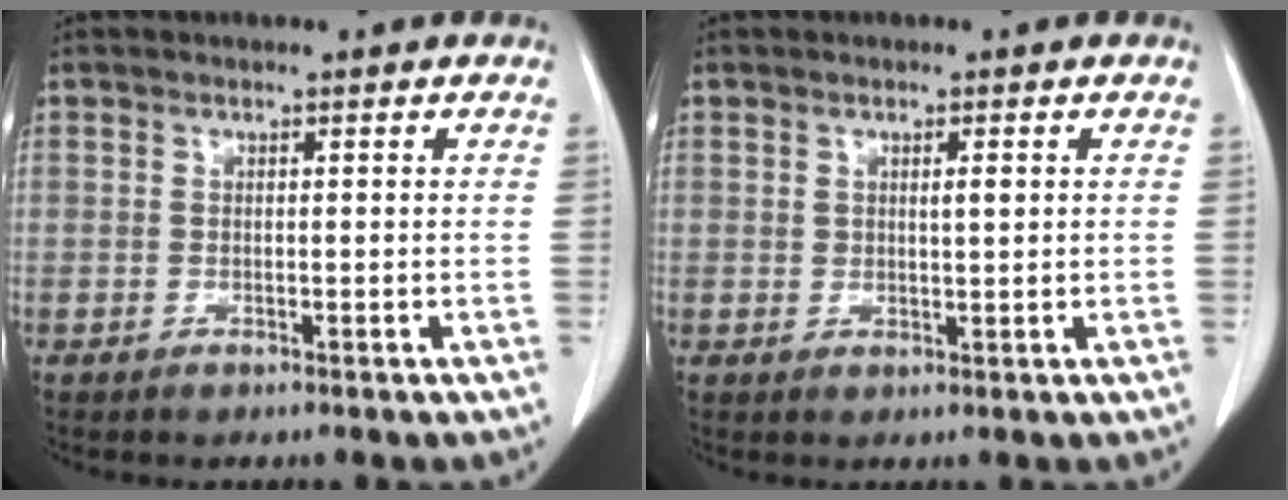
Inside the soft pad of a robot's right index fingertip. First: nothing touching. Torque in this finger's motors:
{"motor_torque": [0.01, 0.09, 0.11, 0.01]}